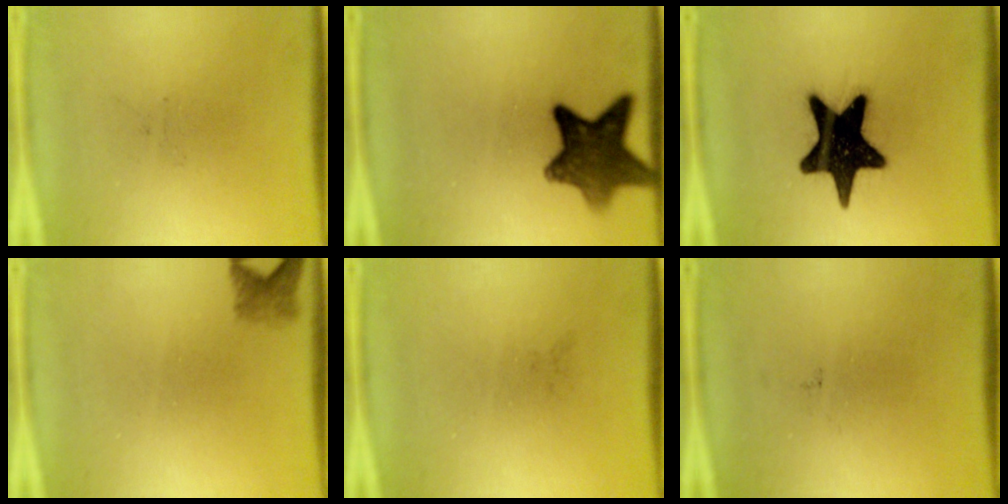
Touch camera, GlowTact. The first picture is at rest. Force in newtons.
{"total": 10.4}
{"total": 19.1}
{"total": 2.0}
{"total": 0.0}
{"total": 0.0}